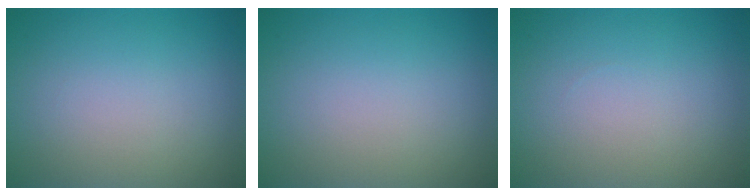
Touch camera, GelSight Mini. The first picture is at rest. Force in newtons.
{"total": 0.0}
{"total": 0.0}